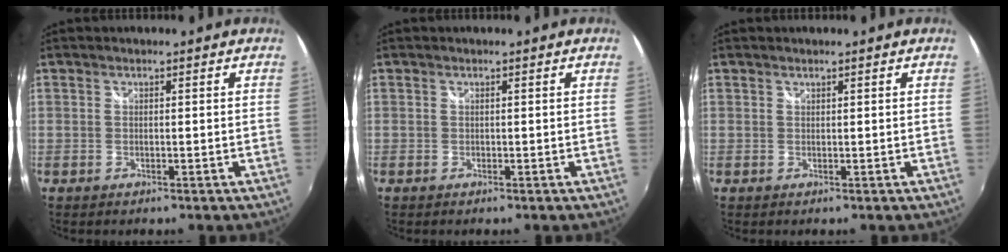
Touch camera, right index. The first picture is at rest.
{"total": 0.0}
{"total": 0.0}